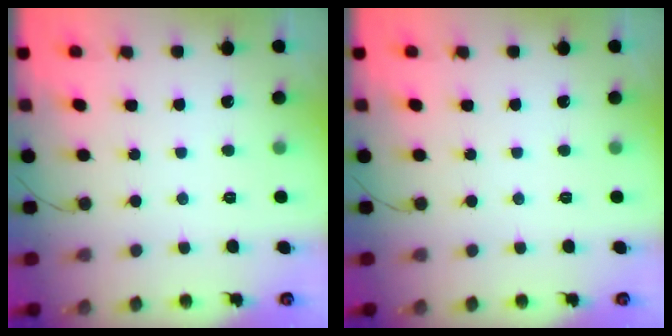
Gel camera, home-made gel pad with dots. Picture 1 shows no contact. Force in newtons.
{"total": 0.0}